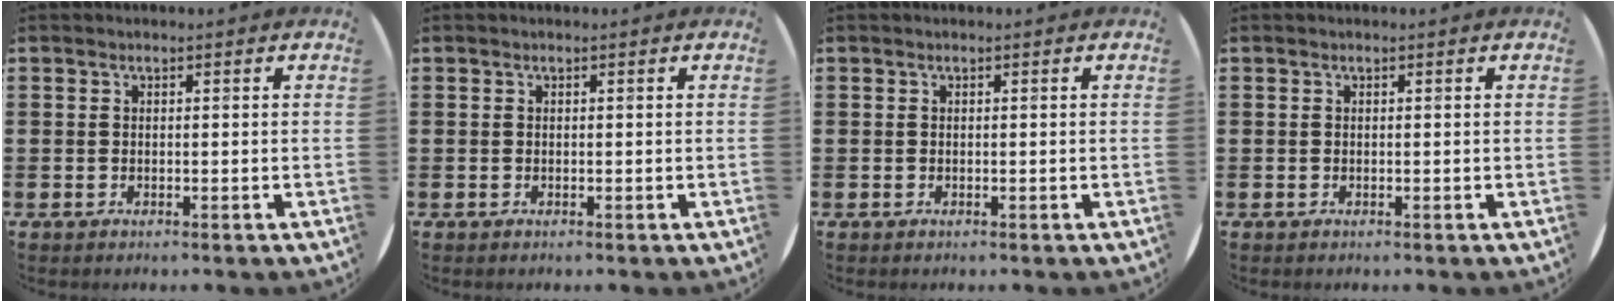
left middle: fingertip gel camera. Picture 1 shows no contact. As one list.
[{"total": 0.0}, {"total": 0.0}, {"total": 0.0}]